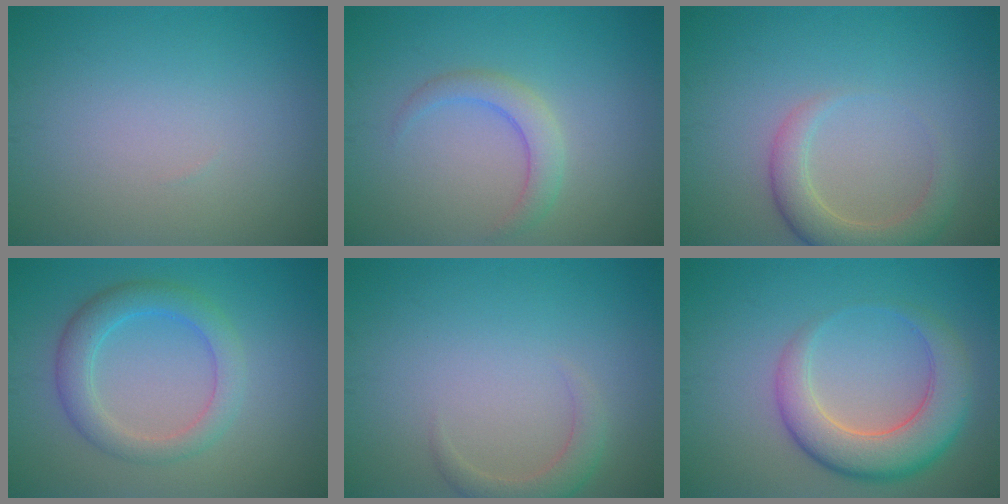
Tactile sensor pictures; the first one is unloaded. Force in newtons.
{"total": 2.3, "press": 2.3, "slide": 0.0}
{"total": 3.7, "press": 3.6, "slide": 0.4}
{"total": 3.9, "press": 3.9, "slide": 0.1}
{"total": 2.1, "press": 2.1, "slide": 0.3}
{"total": 6.3, "press": 6.2, "slide": 0.2}